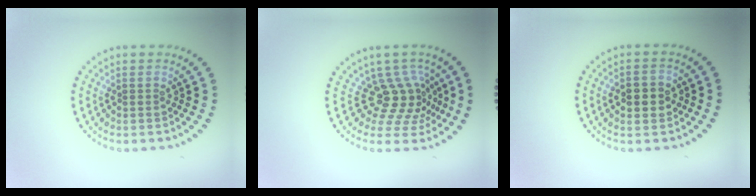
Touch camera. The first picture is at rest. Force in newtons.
{"total": 3.8, "press": 2.8, "slide": 2.7}
{"total": 2.6, "press": 2.6, "slide": 0.2}